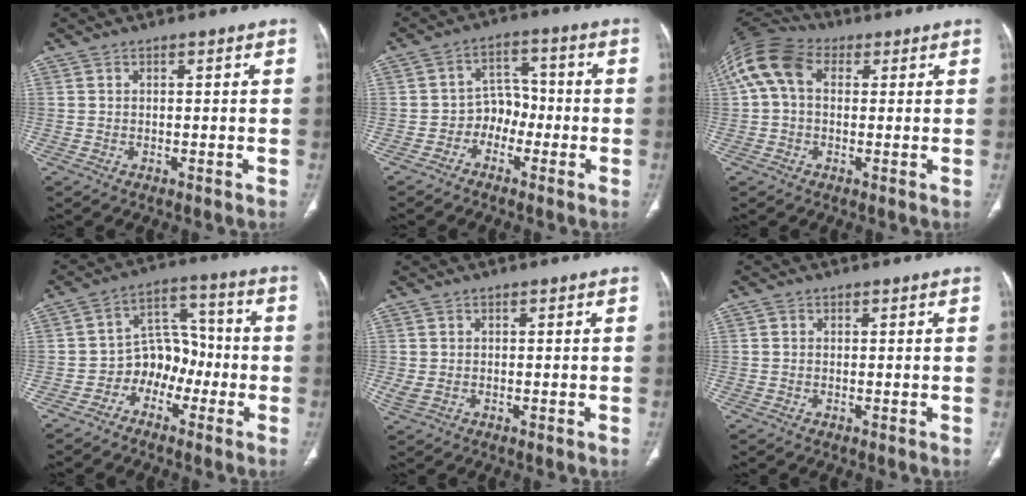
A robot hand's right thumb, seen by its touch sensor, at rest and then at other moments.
{"total": 5.5, "force": [-2.4, 4.4, 2.4], "torque": [-0.004, 0.032, -0.053]}
{"total": 11.3, "force": [2.4, 8.0, 7.7], "torque": [-0.159, 0.039, 0.034]}
{"total": 8.5, "force": [-3.4, 6.7, 4.0], "torque": [-0.020, 0.051, -0.068]}
{"total": 2.3, "force": [-0.3, 1.4, 1.8], "torque": [-0.047, 0.003, 0.001]}
{"total": 0.6, "force": [0.1, 0.6, 0.2], "torque": [0.000, 0.002, 0.001]}